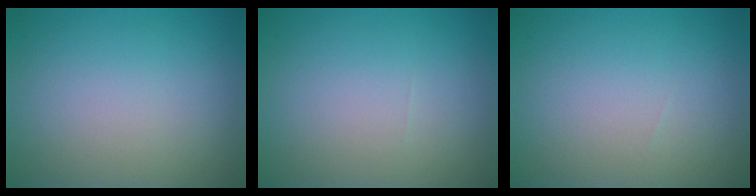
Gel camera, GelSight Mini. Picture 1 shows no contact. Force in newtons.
{"total": 0.0}
{"total": 0.0}